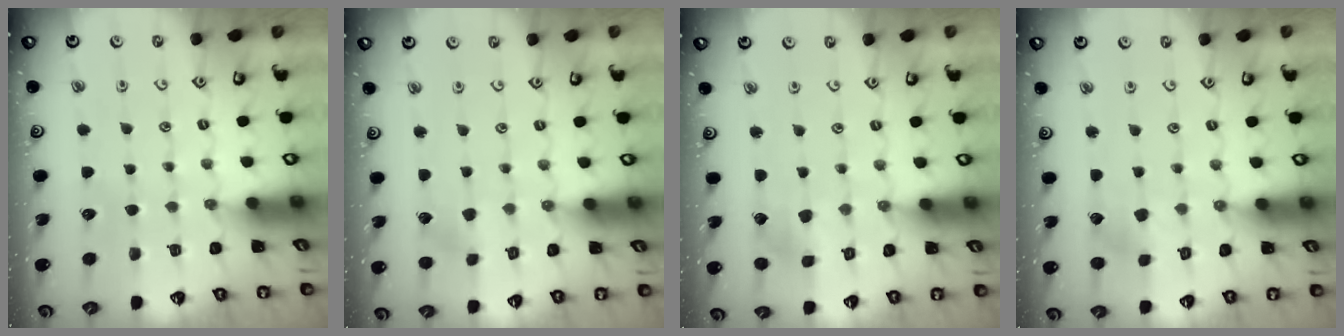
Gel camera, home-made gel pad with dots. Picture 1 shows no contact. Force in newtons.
{"total": 2.5, "press": 2.5, "slide": 0.2}
{"total": 3.1, "press": 3.1, "slide": 0.2}
{"total": 2.9, "press": 2.8, "slide": 0.8}